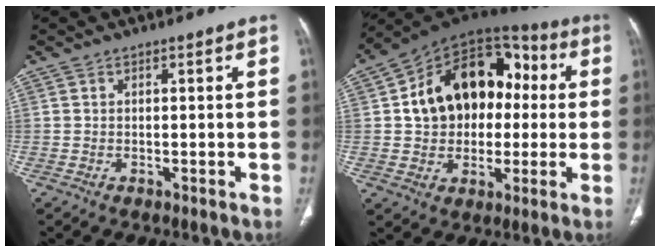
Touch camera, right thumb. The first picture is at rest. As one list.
[{"total": 21.5, "force": [2.1, 15.5, 14.8], "torque": [-0.196, 0.041, 0.034]}]